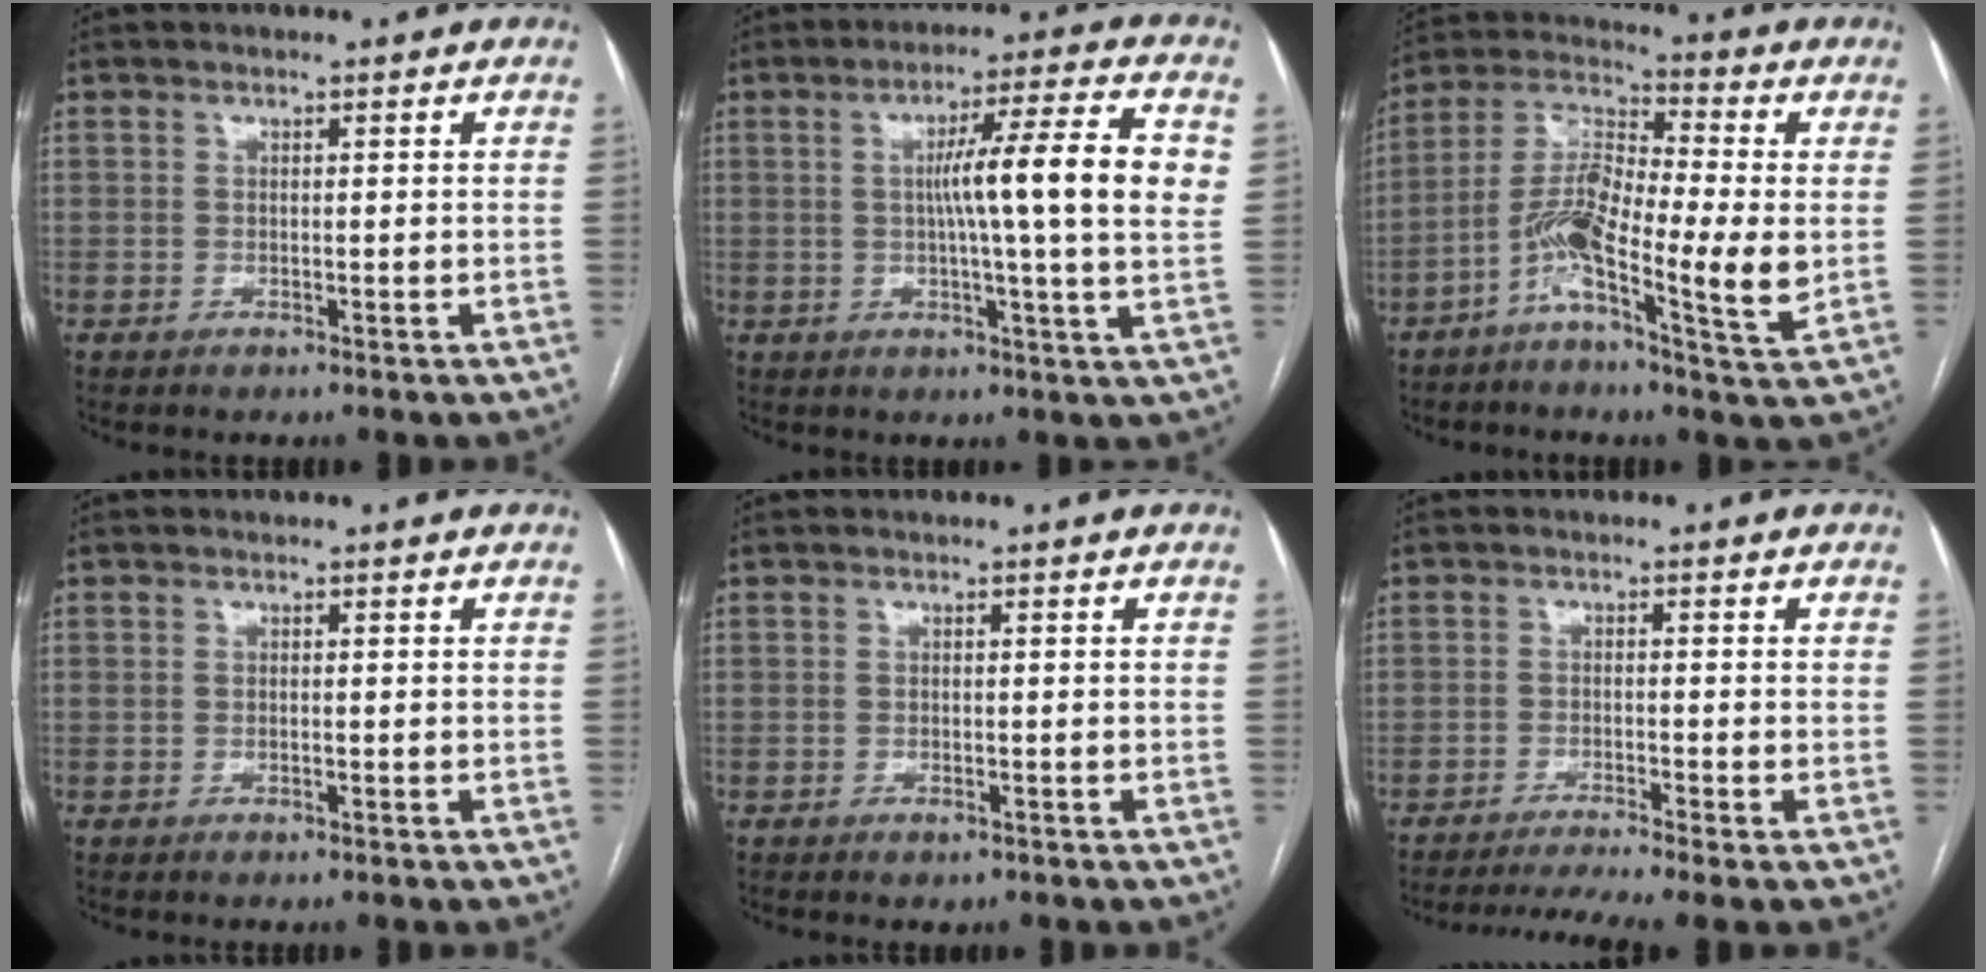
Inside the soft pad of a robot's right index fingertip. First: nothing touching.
{"total": 13.4, "force": [1.9, -0.8, 13.2], "torque": [-0.198, 0.007, 0.022]}
{"total": 13.1, "force": [-3.0, 1.9, 12.6], "torque": [-0.246, 0.006, -0.066]}
{"total": 0.0}
{"total": 0.9, "force": [-0.6, 0.4, 0.5], "torque": [-0.010, -0.001, -0.004]}
{"total": 6.4, "force": [-5.3, -1.3, 3.4], "torque": [-0.054, -0.012, -0.087]}